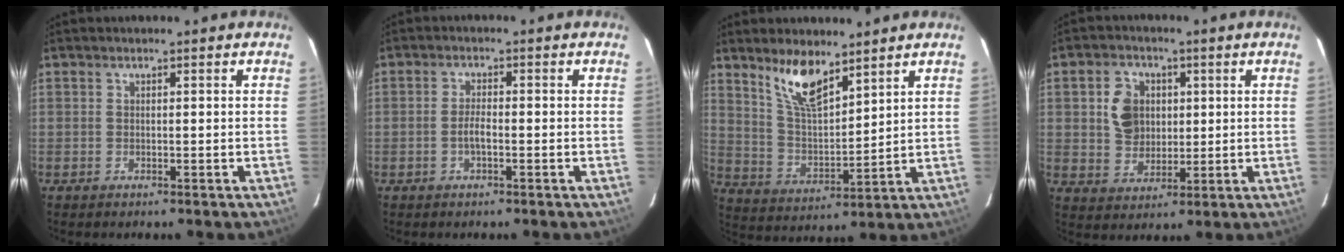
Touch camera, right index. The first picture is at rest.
{"total": 2.2, "force": [-0.8, 0.6, 2.0], "torque": [-0.041, 0.003, -0.016]}
{"total": 10.1, "force": [7.3, 3.0, 6.2], "torque": [-0.113, 0.000, 0.150]}
{"total": 7.7, "force": [1.6, 6.4, 3.9], "torque": [-0.077, 0.016, 0.036]}